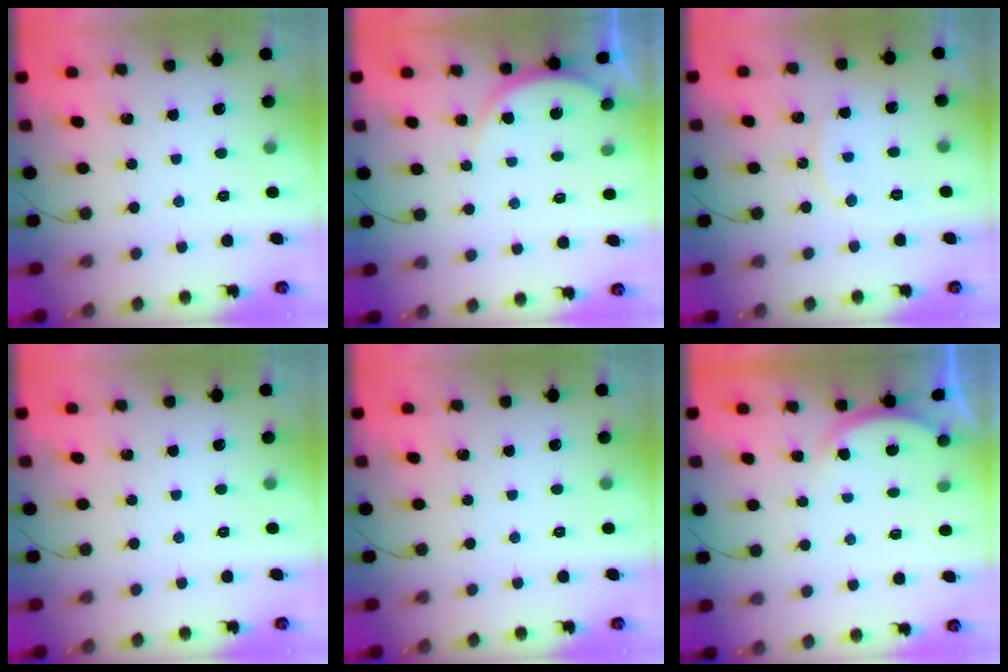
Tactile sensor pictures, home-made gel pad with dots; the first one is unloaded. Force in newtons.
{"total": 5.5, "press": 5.5, "slide": 0.4}
{"total": 7.7, "press": 7.7, "slide": 0.2}
{"total": 0.0}
{"total": 0.0}
{"total": 2.8, "press": 2.8, "slide": 0.6}